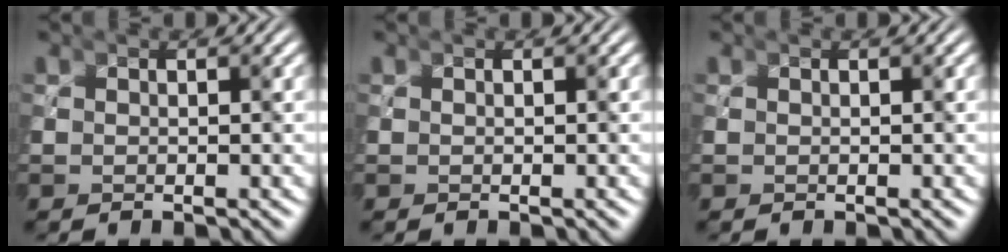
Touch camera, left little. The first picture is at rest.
{"total": 0.0}
{"total": 0.0}